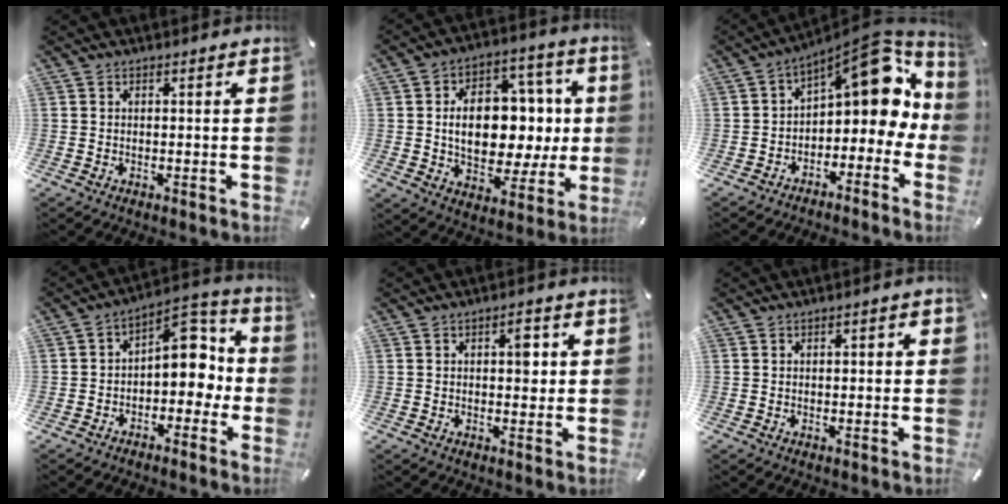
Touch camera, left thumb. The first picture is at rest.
{"total": 16.1, "force": [0.7, 11.7, 11.0], "torque": [-0.156, 0.000, 0.021]}
{"total": 12.5, "force": [6.1, 6.3, 8.9], "torque": [-0.114, -0.052, 0.105]}
{"total": 10.4, "force": [0.8, 7.4, 7.4], "torque": [-0.070, -0.021, 0.009]}
{"total": 4.1, "force": [0.8, 2.2, 3.4], "torque": [-0.038, -0.004, 0.005]}
{"total": 1.3, "force": [-0.1, 0.7, 1.1], "torque": [-0.020, 0.005, -0.003]}